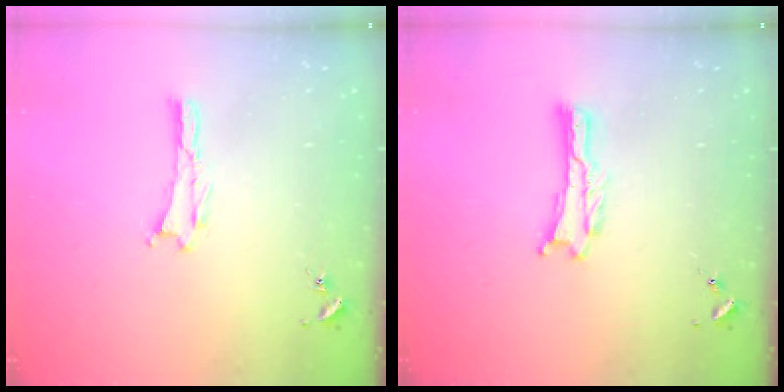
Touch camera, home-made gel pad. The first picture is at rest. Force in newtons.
{"total": 0.0}